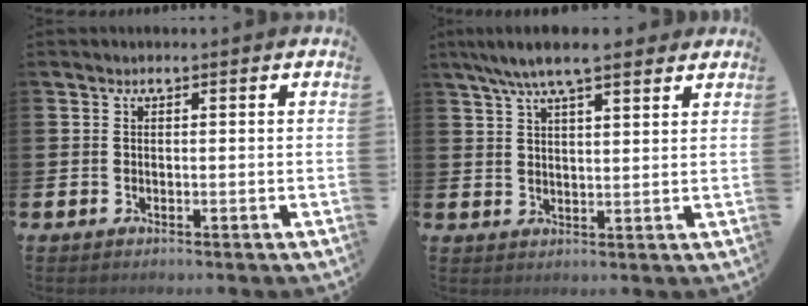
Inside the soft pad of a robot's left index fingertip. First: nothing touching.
{"total": 7.2, "force": [6.2, 1.3, 3.5], "torque": [-0.081, -0.012, 0.112]}